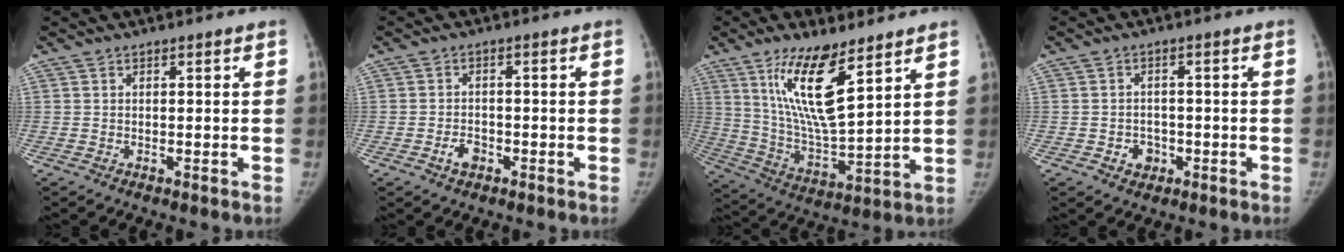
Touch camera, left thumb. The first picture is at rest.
{"total": 3.0, "force": [-1.5, 2.0, 1.6], "torque": [-0.022, 0.012, -0.024]}
{"total": 15.6, "force": [8.6, 4.4, 12.3], "torque": [-0.217, -0.053, 0.171]}
{"total": 3.5, "force": [-1.3, 3.0, 1.3], "torque": [-0.002, 0.010, -0.017]}